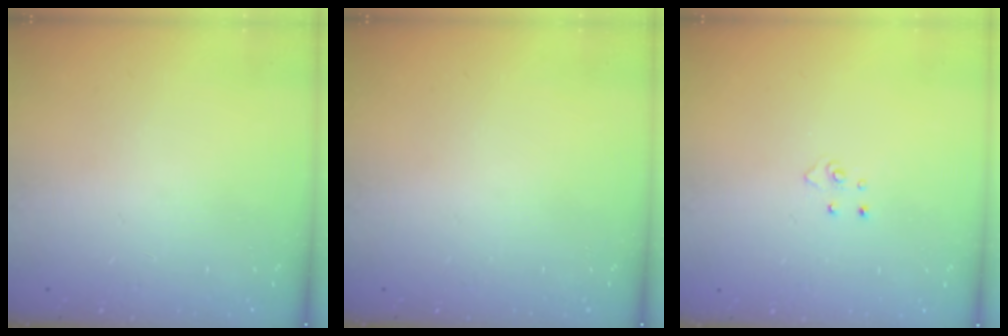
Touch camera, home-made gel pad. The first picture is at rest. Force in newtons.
{"total": 0.0}
{"total": 3.7, "press": 3.7, "slide": 0.3}